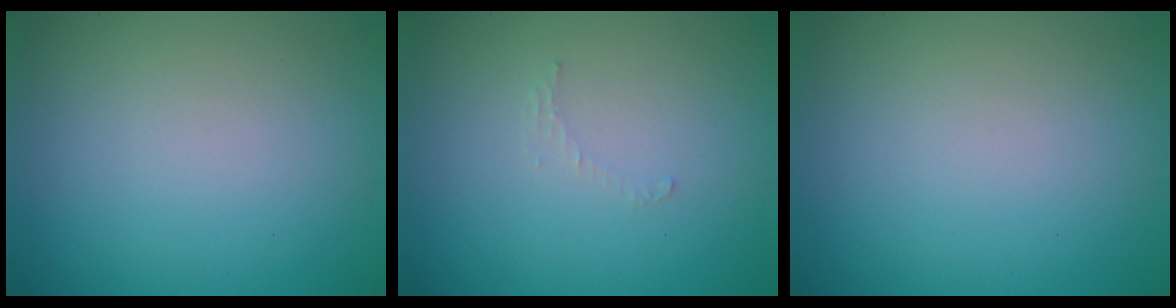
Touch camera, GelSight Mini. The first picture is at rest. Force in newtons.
{"total": 0.7, "press": 0.7, "slide": 0.1}
{"total": 0.0}